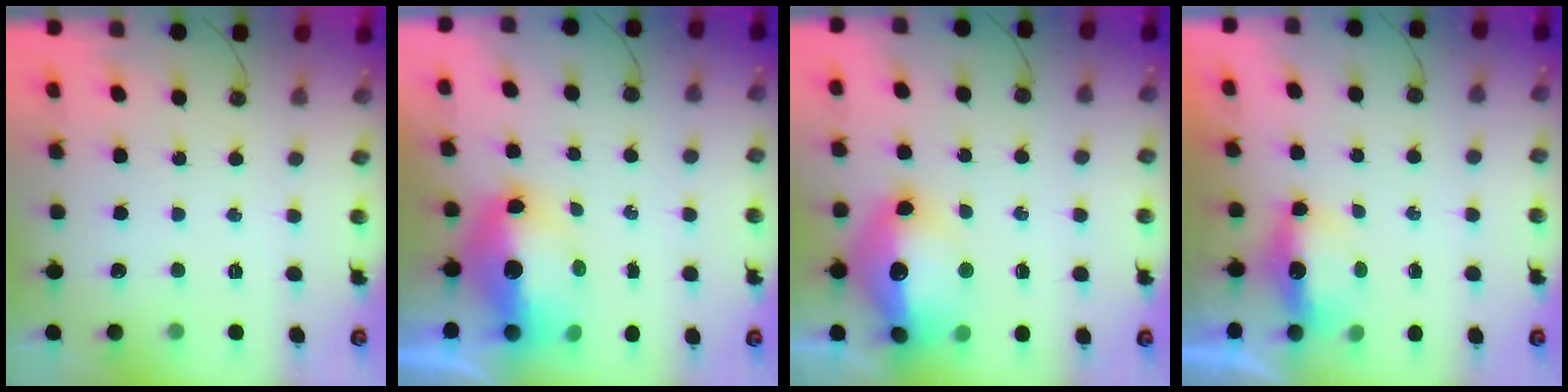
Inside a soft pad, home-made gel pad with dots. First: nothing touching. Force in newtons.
{"total": 12.7, "press": 12.6, "slide": 1.4}
{"total": 18.5, "press": 18.0, "slide": 4.0}
{"total": 10.4, "press": 7.4, "slide": 7.4}